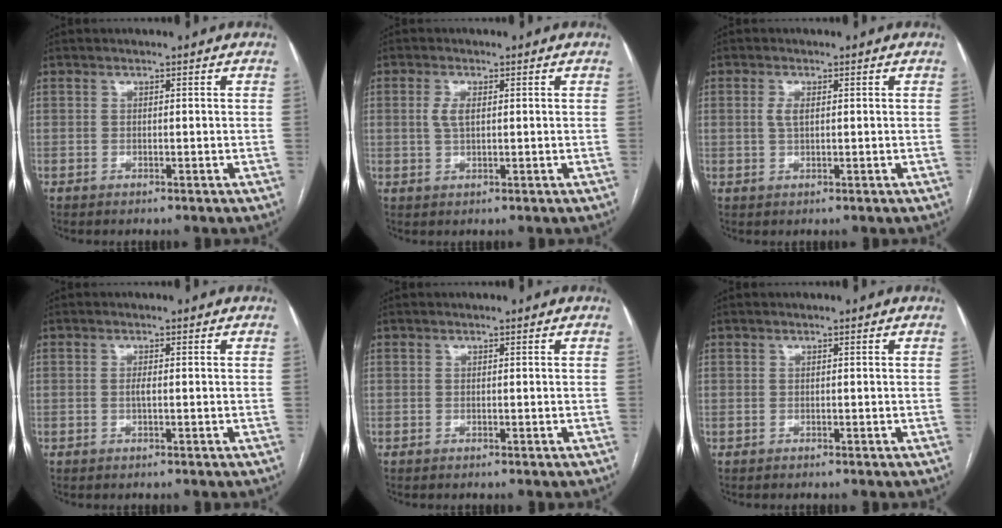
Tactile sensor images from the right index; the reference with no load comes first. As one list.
[{"total": 2.6, "force": [0.5, 1.1, 2.3], "torque": [-0.051, 0.002, 0.012]}, {"total": 1.9, "force": [0.4, 0.7, 1.8], "torque": [-0.040, 0.000, 0.010]}, {"total": 0.9, "force": [-0.1, 0.0, 0.9], "torque": [-0.021, -0.003, 0.000]}, {"total": 0.0}, {"total": 0.0}]